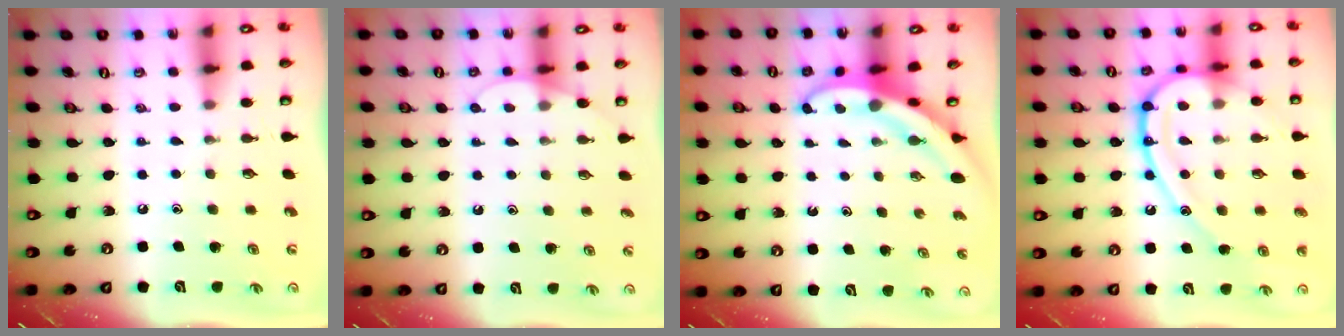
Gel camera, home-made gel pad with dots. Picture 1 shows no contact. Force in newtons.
{"total": 4.1, "press": 4.1, "slide": 0.4}
{"total": 4.0, "press": 3.9, "slide": 0.6}
{"total": 20.6, "press": 20.6, "slide": 1.8}